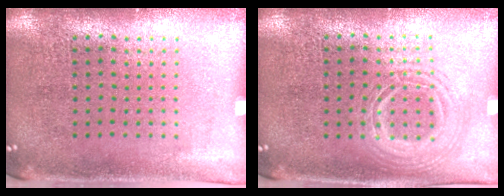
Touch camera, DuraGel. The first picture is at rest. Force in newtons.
{"total": 1.3, "press": 1.3, "slide": 0.1}